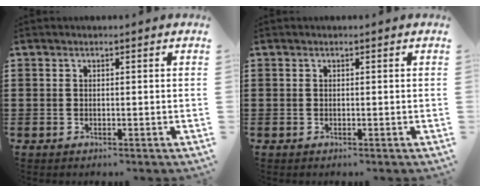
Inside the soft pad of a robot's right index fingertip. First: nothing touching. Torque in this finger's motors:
{"motor_torque": [-0.20, 0.44, 0.00, 0.01]}